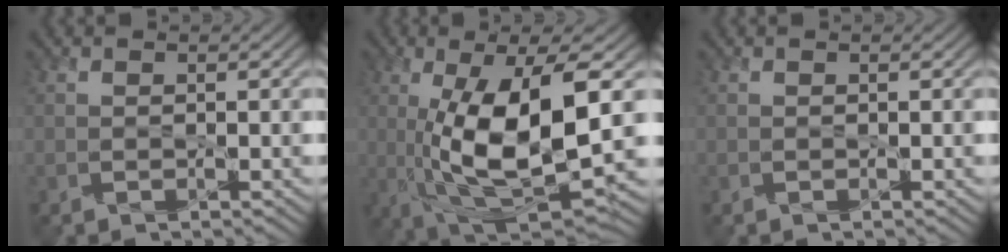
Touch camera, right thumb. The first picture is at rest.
{"total": 13.9, "force": [-0.1, 4.7, 13.1], "torque": [-0.252, -0.004, 0.001]}
{"total": 0.0}